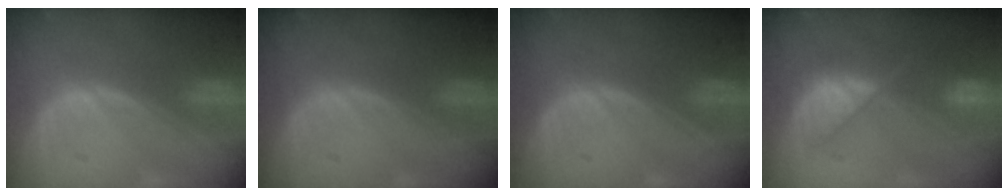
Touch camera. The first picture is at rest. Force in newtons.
{"total": 0.0}
{"total": 0.0}
{"total": 7.3, "press": 7.2, "slide": 1.0}